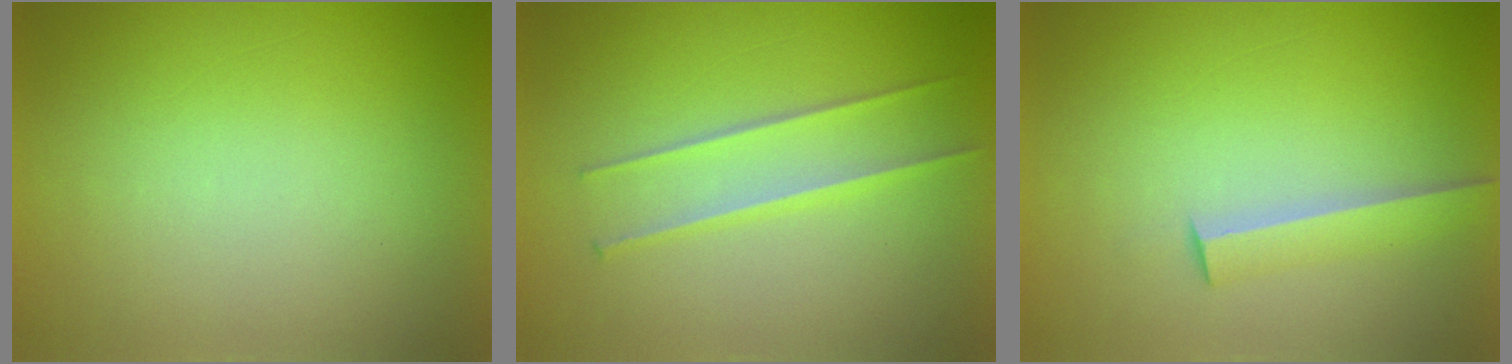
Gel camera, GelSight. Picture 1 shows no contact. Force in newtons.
{"total": 2.0}
{"total": 2.5}